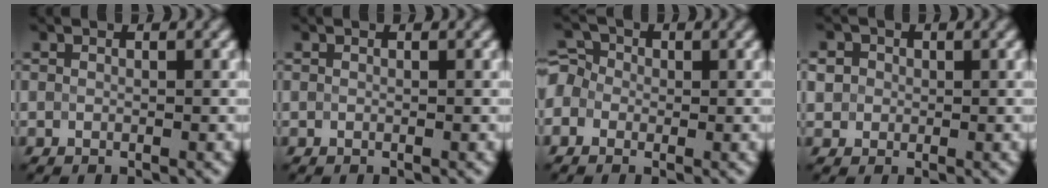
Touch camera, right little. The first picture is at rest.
{"total": 0.0}
{"total": 3.2, "force": [-0.2, 2.9, 1.3], "torque": [-0.012, 0.021, -0.028]}
{"total": 2.9, "force": [0.8, 2.6, 1.1], "torque": [-0.015, 0.014, 0.009]}